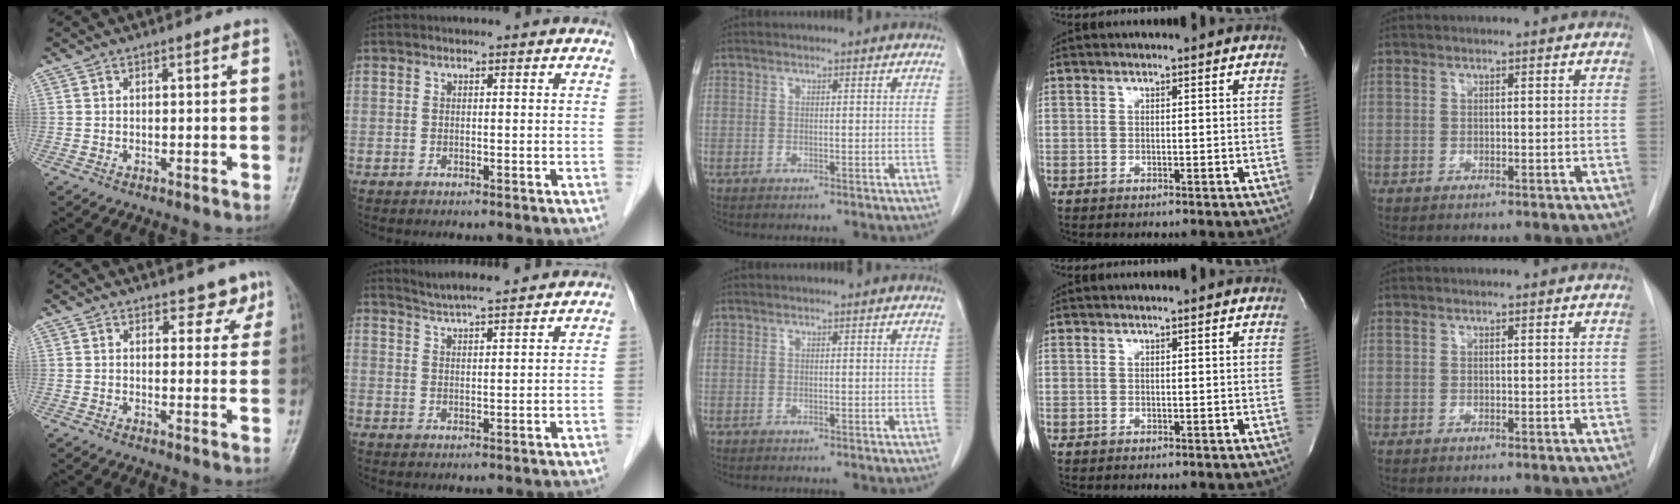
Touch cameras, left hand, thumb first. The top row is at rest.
{"thumb": {"total": 4.1, "force": [3.3, 2.3, 0.9], "torque": [0.020, -0.022, 0.034]}, "index": {"total": 6.8, "force": [6.4, -0.2, 2.3], "torque": [-0.048, 0.017, 0.102]}}